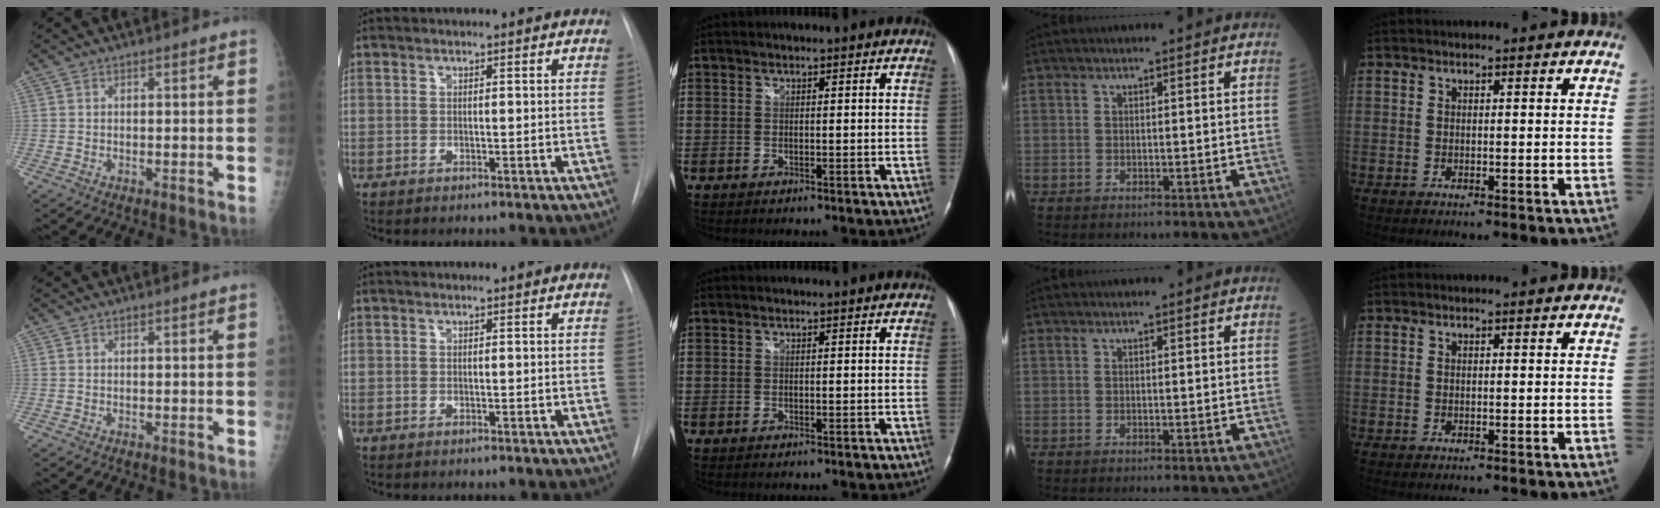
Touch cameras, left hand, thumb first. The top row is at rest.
{}